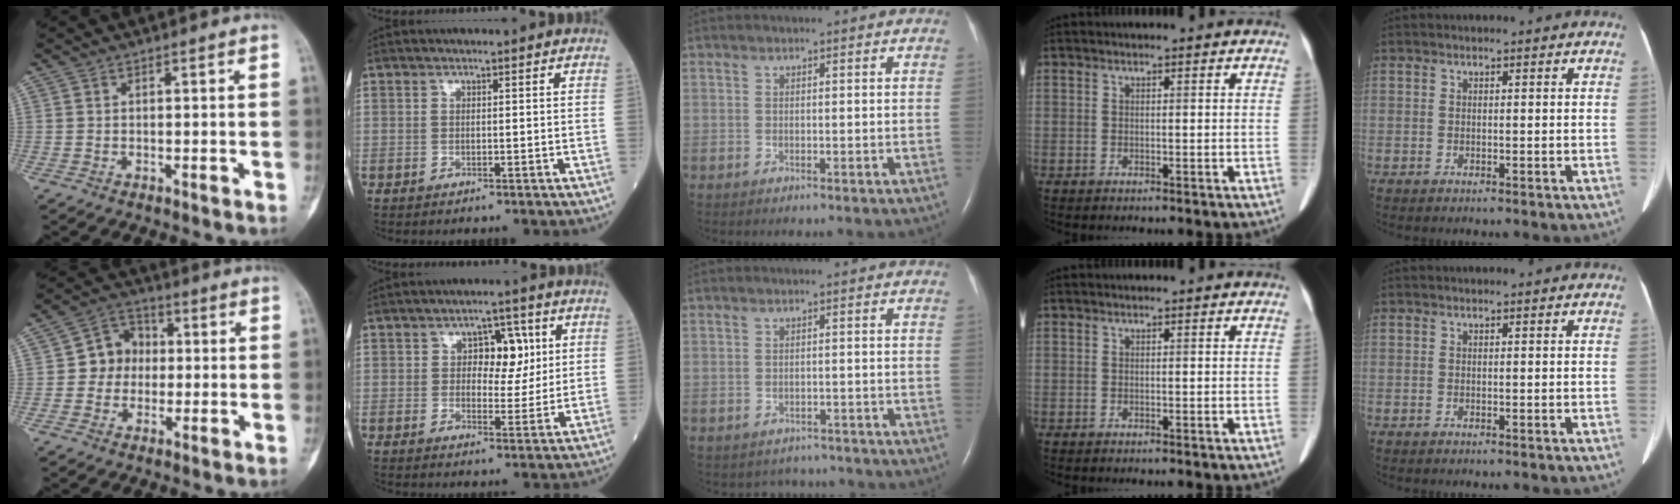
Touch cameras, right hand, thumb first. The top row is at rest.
{"thumb": {"total": 7.6, "force": [-0.1, 6.9, 3.2], "torque": [-0.016, 0.022, -0.016]}, "index": {"total": 6.0, "force": [1.6, 3.4, 4.7], "torque": [-0.059, 0.011, 0.024]}, "middle": {"total": 3.6, "force": [-3.2, 1.6, -0.5], "torque": [0.002, 0.008, -0.041]}}